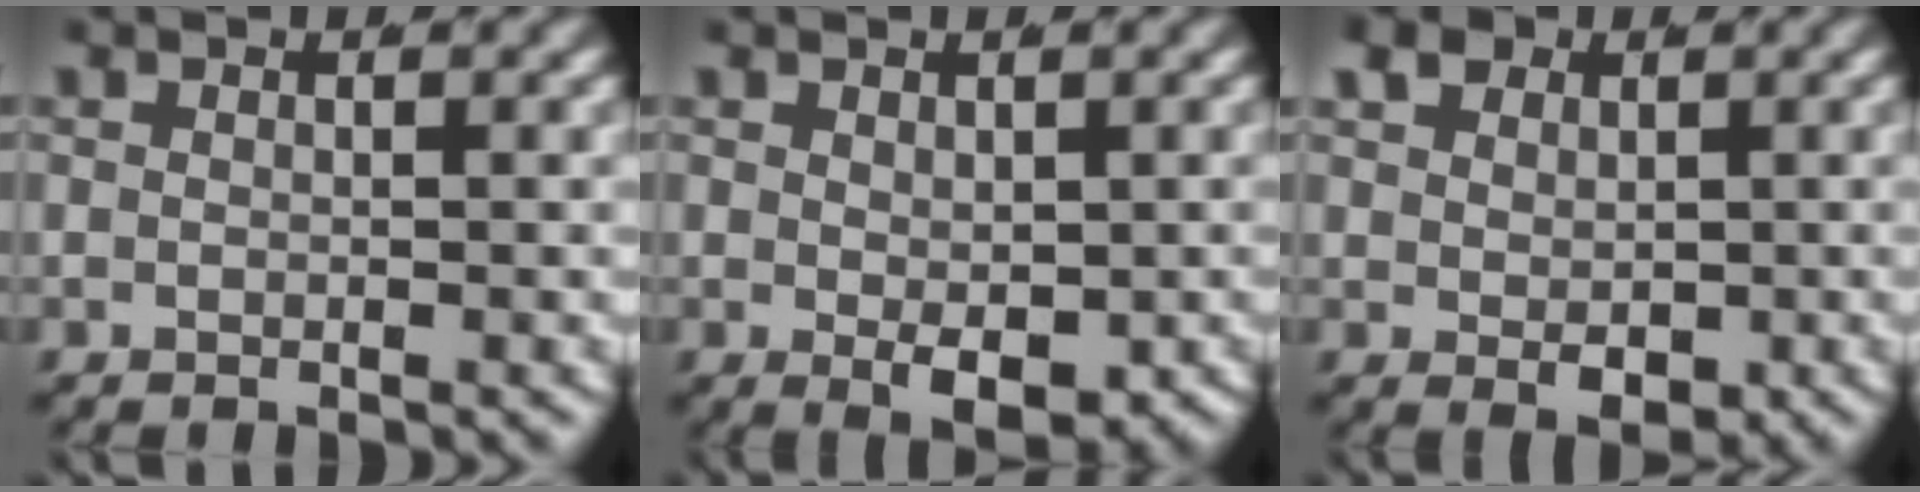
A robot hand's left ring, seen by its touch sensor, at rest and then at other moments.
{"total": 3.5, "force": [-1.3, 1.3, 3.0], "torque": [-0.047, -0.029, 0.000]}
{"total": 3.4, "force": [0.6, 2.3, 2.4], "torque": [-0.044, -0.019, 0.024]}